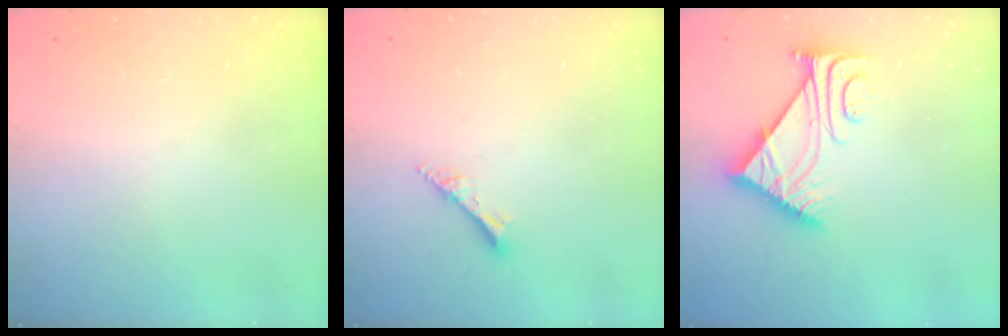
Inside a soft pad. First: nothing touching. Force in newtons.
{"total": 2.8, "press": 2.8, "slide": 0.2}
{"total": 7.8, "press": 7.7, "slide": 0.9}